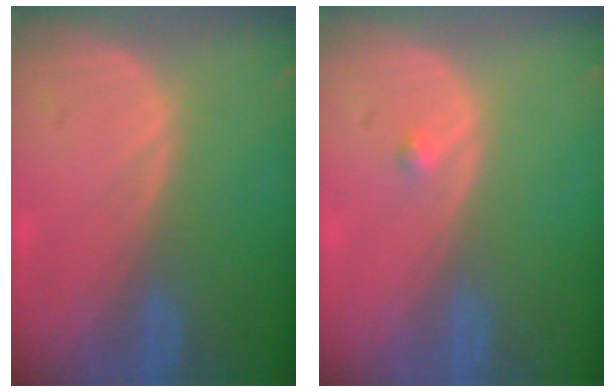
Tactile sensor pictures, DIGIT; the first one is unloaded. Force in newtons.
{"total": 0.8, "press": 0.6, "slide": 0.4}